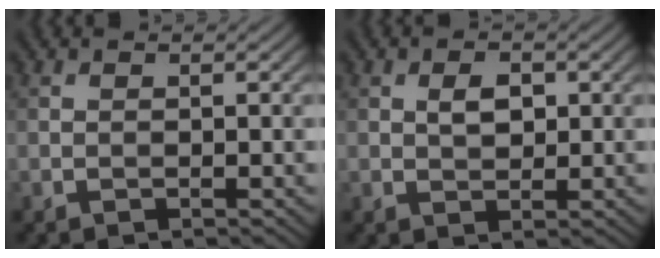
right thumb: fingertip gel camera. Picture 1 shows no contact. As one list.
[{"total": 2.6, "force": [0.7, 1.6, 1.9], "torque": [-0.036, -0.002, 0.012]}]